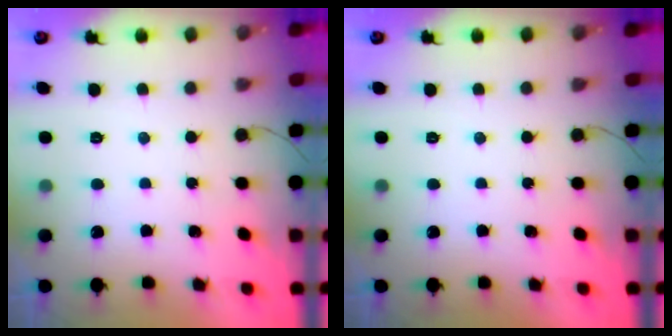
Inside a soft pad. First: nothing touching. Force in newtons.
{"total": 0.0}